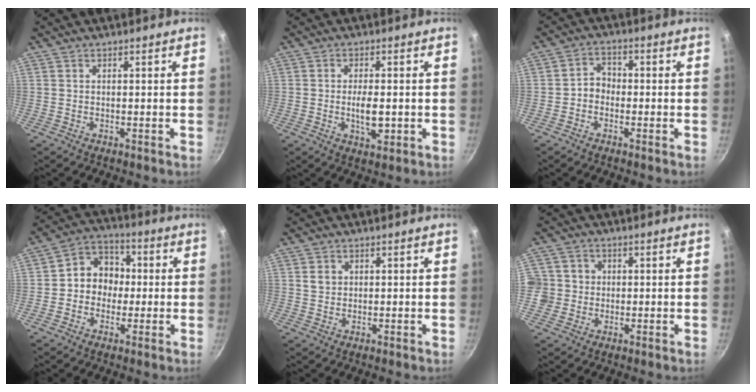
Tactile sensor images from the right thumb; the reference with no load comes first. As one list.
[{"total": 5.3, "force": [-0.7, 2.2, 4.8], "torque": [-0.076, -0.001, -0.011]}, {"total": 3.5, "force": [-1.2, 2.8, 1.7], "torque": [-0.007, 0.021, -0.028]}, {"total": 9.3, "force": [-0.3, 8.1, 4.5], "torque": [-0.023, 0.028, -0.024]}, {"total": 1.8, "force": [0.6, 1.5, 0.7], "torque": [-0.006, 0.002, 0.011]}, {"total": 5.6, "force": [-0.2, 5.5, 1.2], "torque": [0.013, 0.008, -0.009]}]